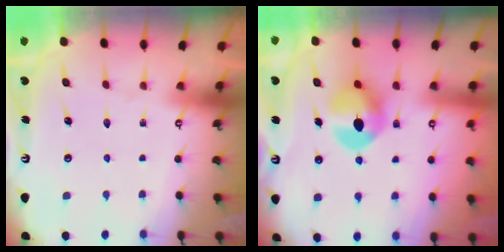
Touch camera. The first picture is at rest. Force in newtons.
{"total": 10.6, "press": 10.6, "slide": 0.9}